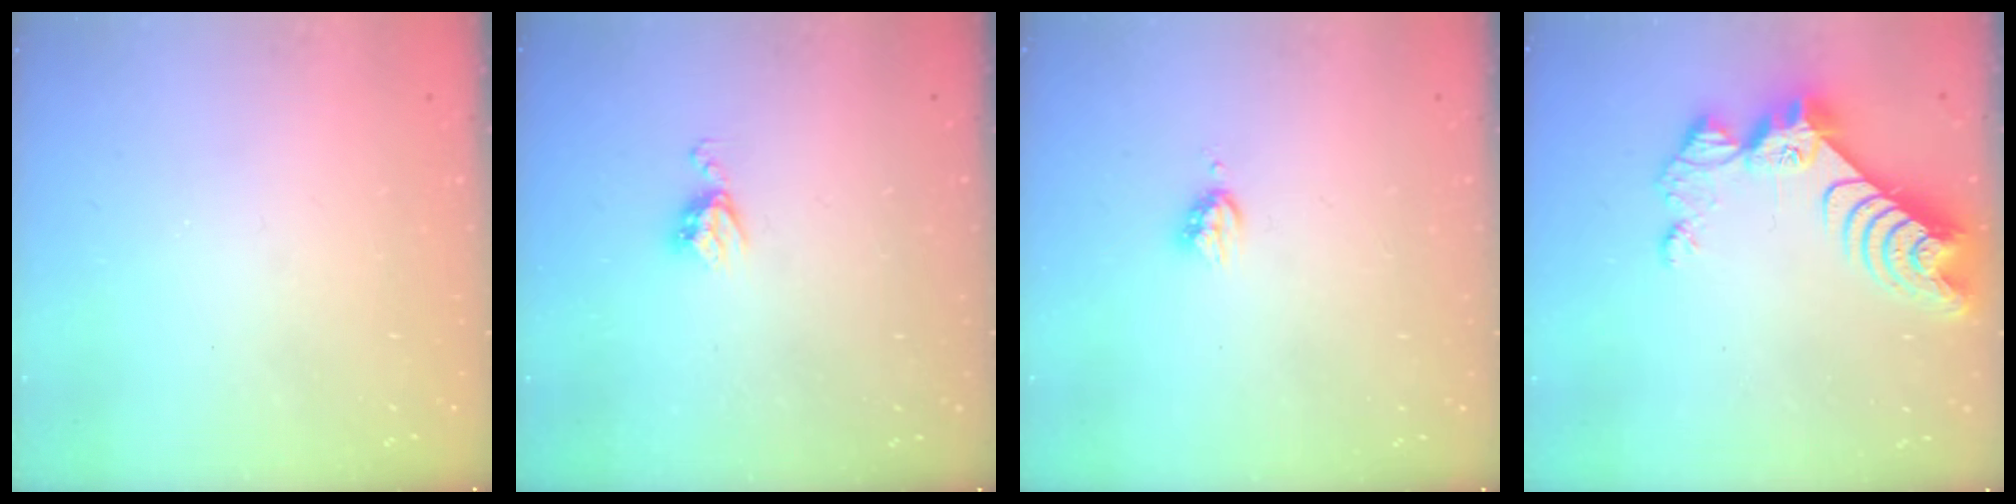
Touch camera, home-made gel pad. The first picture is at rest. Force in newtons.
{"total": 5.6, "press": 5.6, "slide": 0.5}
{"total": 4.2, "press": 4.2, "slide": 0.6}
{"total": 11.1, "press": 11.0, "slide": 1.0}